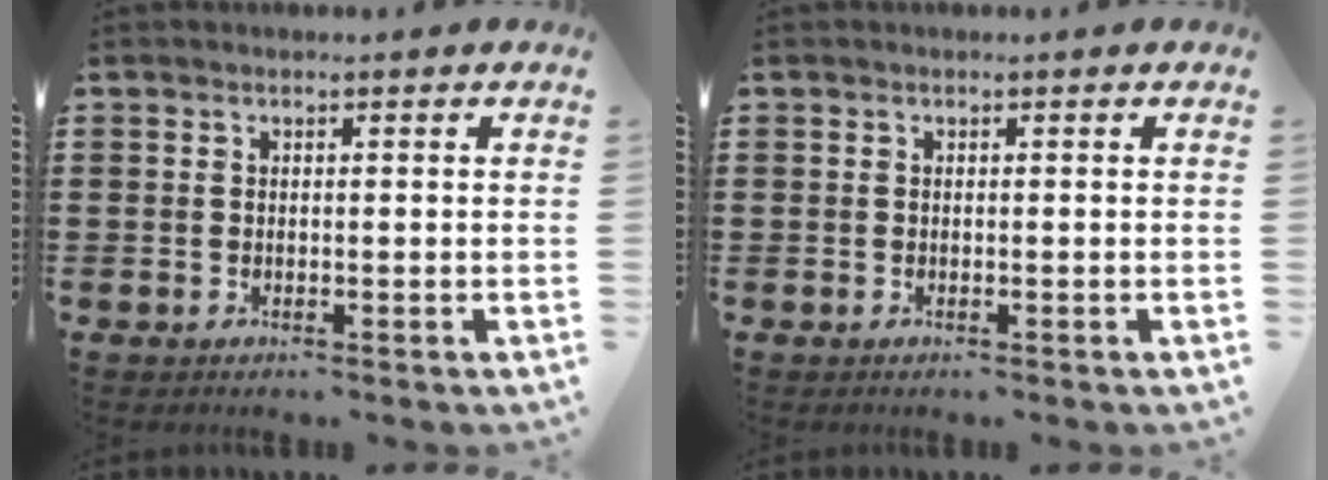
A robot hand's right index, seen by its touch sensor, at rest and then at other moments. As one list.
[{"total": 0.0}]